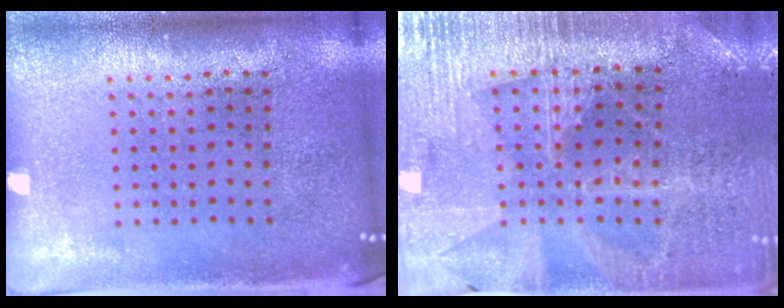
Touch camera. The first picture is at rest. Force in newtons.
{"total": 2.3, "press": 2.3, "slide": 0.5}